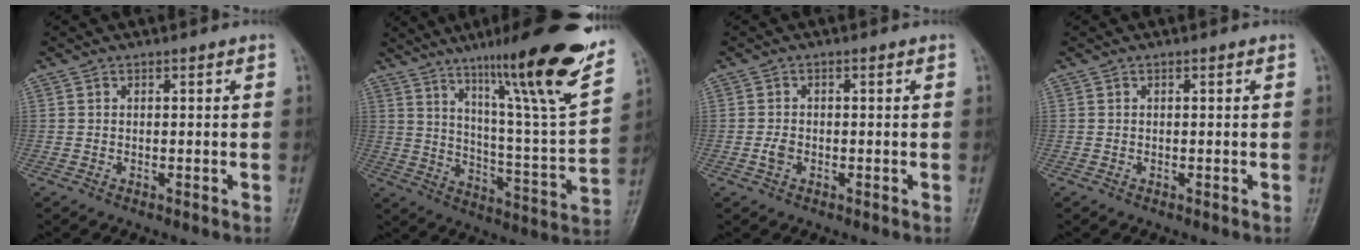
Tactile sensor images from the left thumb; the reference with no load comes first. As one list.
[{"total": 24.7, "force": [15.8, 2.3, 18.9], "torque": [-0.258, -0.062, 0.246]}, {"total": 1.9, "force": [-0.7, 1.3, 1.3], "torque": [-0.024, 0.003, -0.015]}, {"total": 0.0}]